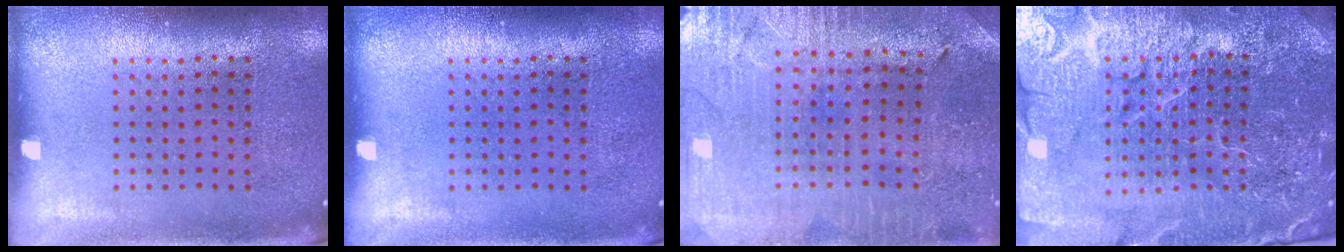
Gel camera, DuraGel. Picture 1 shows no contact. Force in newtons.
{"total": 0.0}
{"total": 1.0, "press": 0.9, "slide": 0.2}
{"total": 5.7, "press": 5.2, "slide": 2.4}